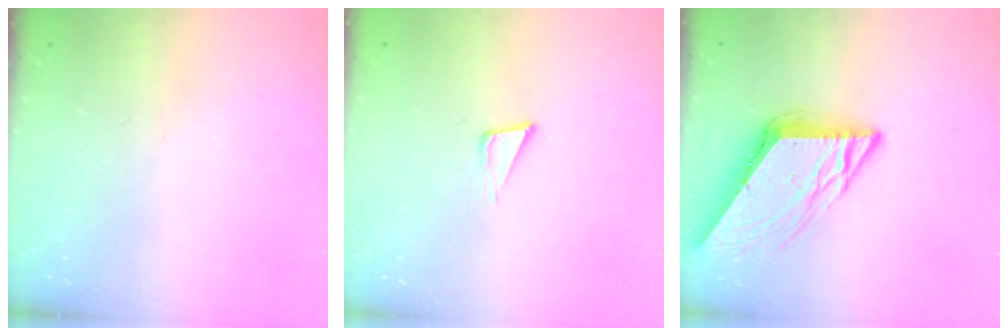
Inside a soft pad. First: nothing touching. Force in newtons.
{"total": 3.9, "press": 2.7, "slide": 2.9}
{"total": 9.1, "press": 9.1, "slide": 0.8}